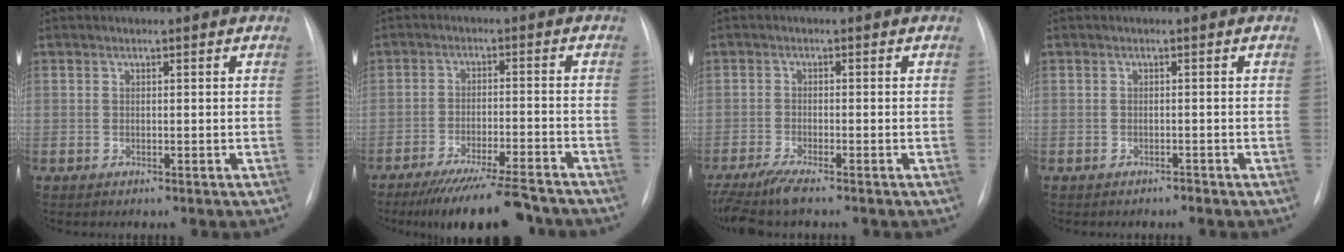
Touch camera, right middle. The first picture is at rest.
{"total": 13.3, "force": [-11.4, 0.9, 6.8], "torque": [-0.107, -0.020, -0.174]}
{"total": 5.8, "force": [-4.7, 0.0, 3.4], "torque": [-0.065, -0.019, -0.084]}
{"total": 0.6, "force": [-0.6, 0.1, 0.0], "torque": [-0.005, -0.001, -0.012]}